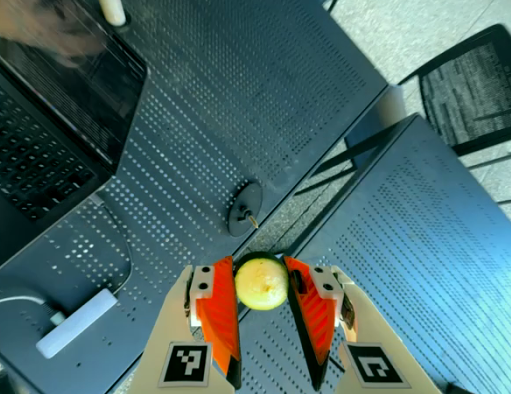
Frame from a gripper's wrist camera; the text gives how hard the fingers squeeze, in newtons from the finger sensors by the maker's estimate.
{"total": 8.0, "left": 7.6, "right": 8.4}